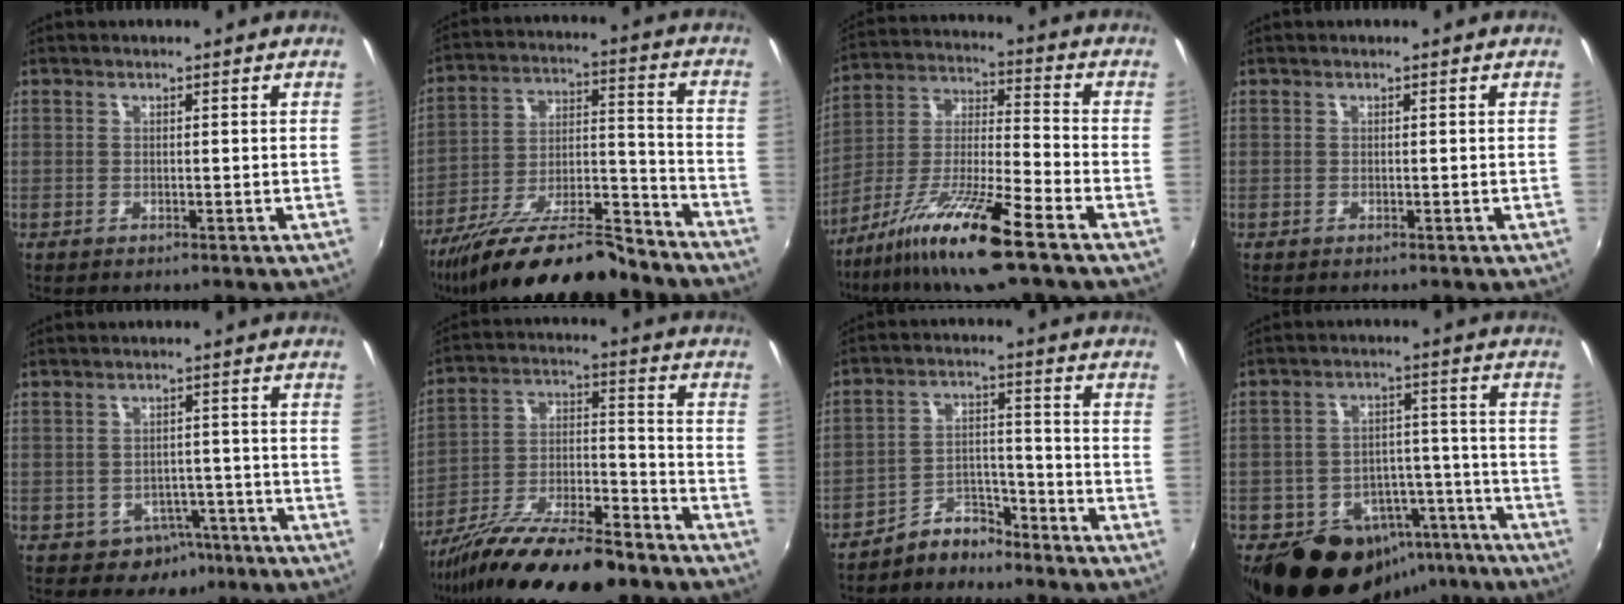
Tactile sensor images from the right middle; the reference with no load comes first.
{"total": 22.0, "force": [-17.8, 4.9, 12.0], "torque": [-0.217, -0.023, -0.279]}
{"total": 15.2, "force": [-9.9, 1.0, 11.4], "torque": [-0.225, -0.012, -0.187]}
{"total": 0.0}
{"total": 5.7, "force": [-3.2, 4.5, 1.4], "torque": [-0.035, 0.012, -0.031]}
{"total": 19.9, "force": [-14.9, 4.9, 12.2], "torque": [-0.224, -0.023, -0.248]}
{"total": 6.2, "force": [-5.8, 2.0, 1.0], "torque": [-0.015, 0.023, -0.104]}
{"total": 17.8, "force": [-11.2, 12.0, 6.8], "torque": [-0.135, 0.038, -0.131]}